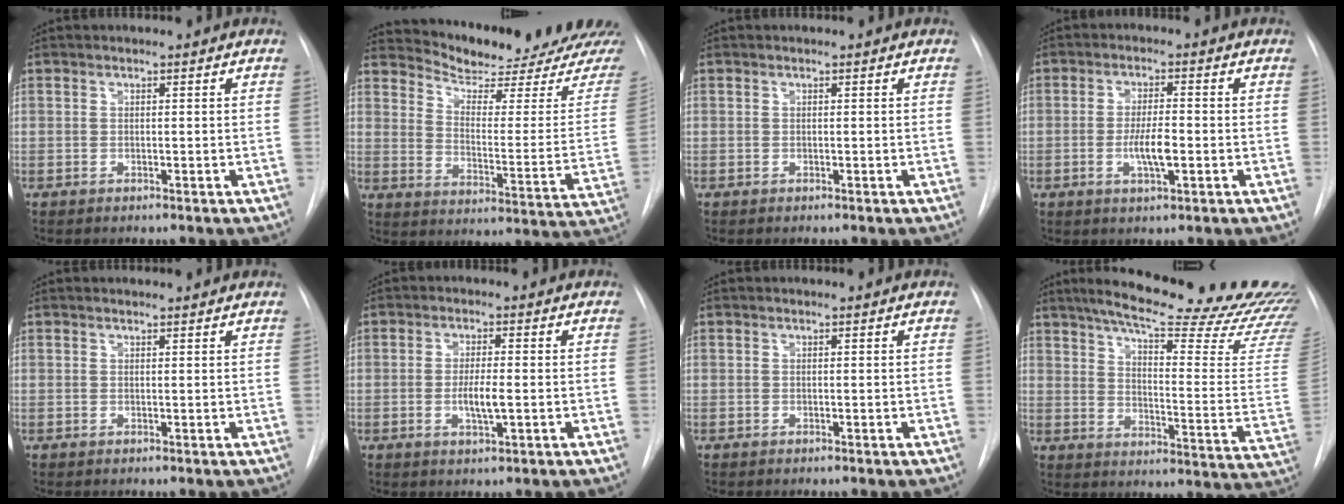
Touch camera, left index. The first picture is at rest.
{"total": 18.8, "force": [18.1, 1.2, 4.9], "torque": [-0.078, -0.099, 0.233]}
{"total": 0.0}
{"total": 4.9, "force": [-1.2, 1.0, 4.7], "torque": [-0.090, -0.004, -0.019]}
{"total": 2.8, "force": [2.7, 0.4, 0.7], "torque": [-0.014, 0.015, 0.029]}
{"total": 3.8, "force": [-0.7, 0.6, 3.7], "torque": [-0.072, -0.005, -0.010]}
{"total": 0.0}
{"total": 27.2, "force": [24.1, 1.6, 12.6], "torque": [-0.188, -0.110, 0.296]}